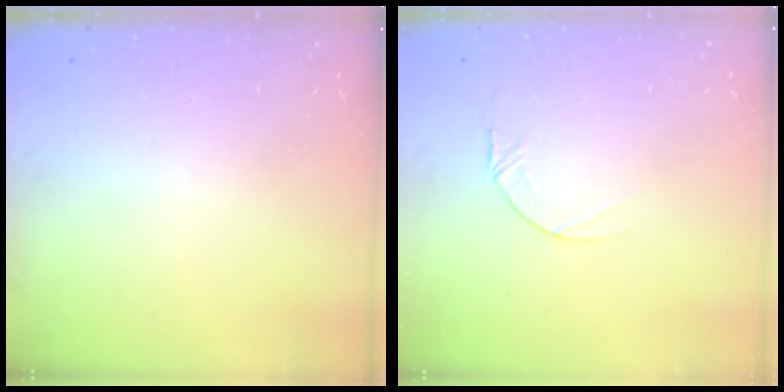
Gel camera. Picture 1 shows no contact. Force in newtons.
{"total": 3.9, "press": 3.9, "slide": 0.4}